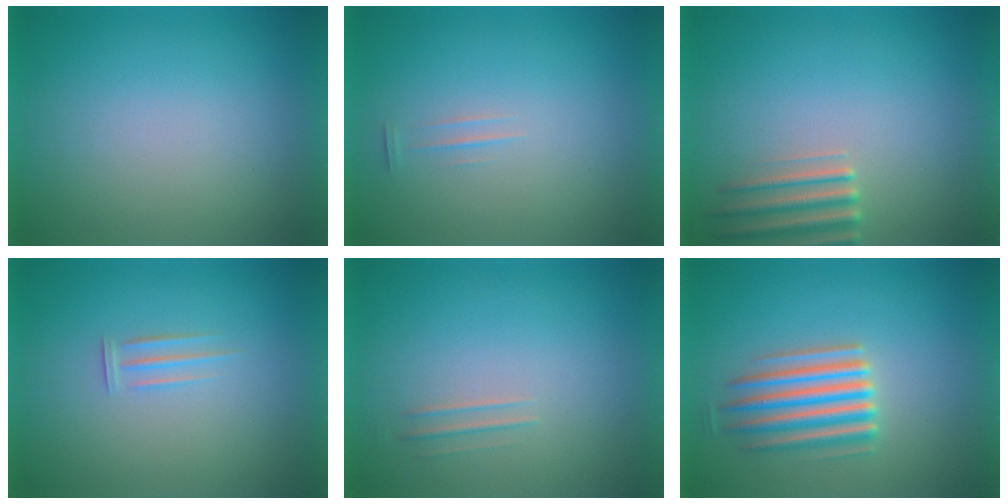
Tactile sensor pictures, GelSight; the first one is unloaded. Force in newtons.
{"total": 1.3}
{"total": 2.8}
{"total": 1.7}
{"total": 1.5}
{"total": 5.5}